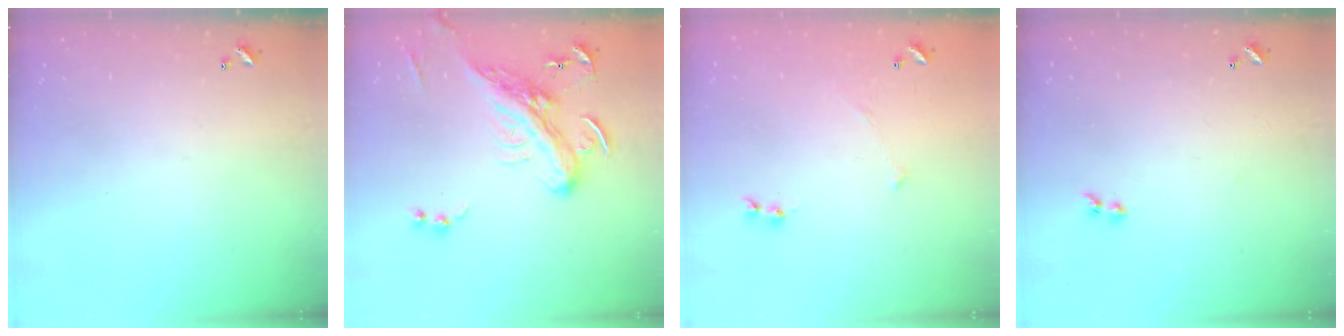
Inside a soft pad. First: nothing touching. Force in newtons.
{"total": 4.5, "press": 4.2, "slide": 1.6}
{"total": 4.8, "press": 4.7, "slide": 0.8}
{"total": 1.9, "press": 1.7, "slide": 0.9}